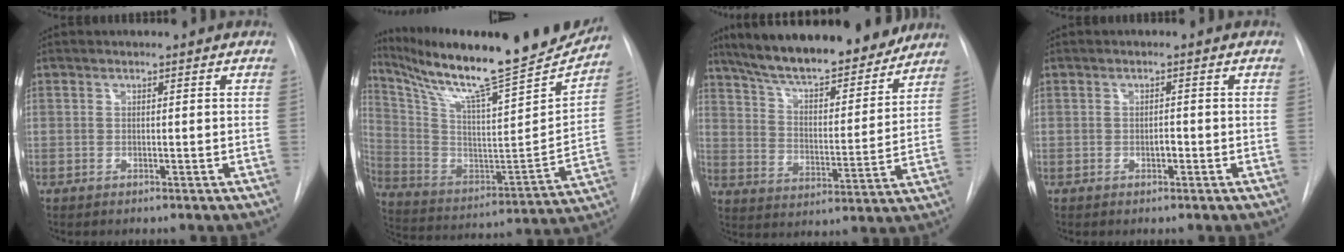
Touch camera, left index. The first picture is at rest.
{"total": 26.2, "force": [22.6, 2.1, 13.1], "torque": [-0.239, -0.044, 0.348]}
{"total": 20.6, "force": [17.6, 4.7, 9.7], "torque": [-0.157, 0.005, 0.266]}
{"total": 1.0, "force": [-0.4, 0.5, 0.8], "torque": [-0.012, 0.002, -0.007]}